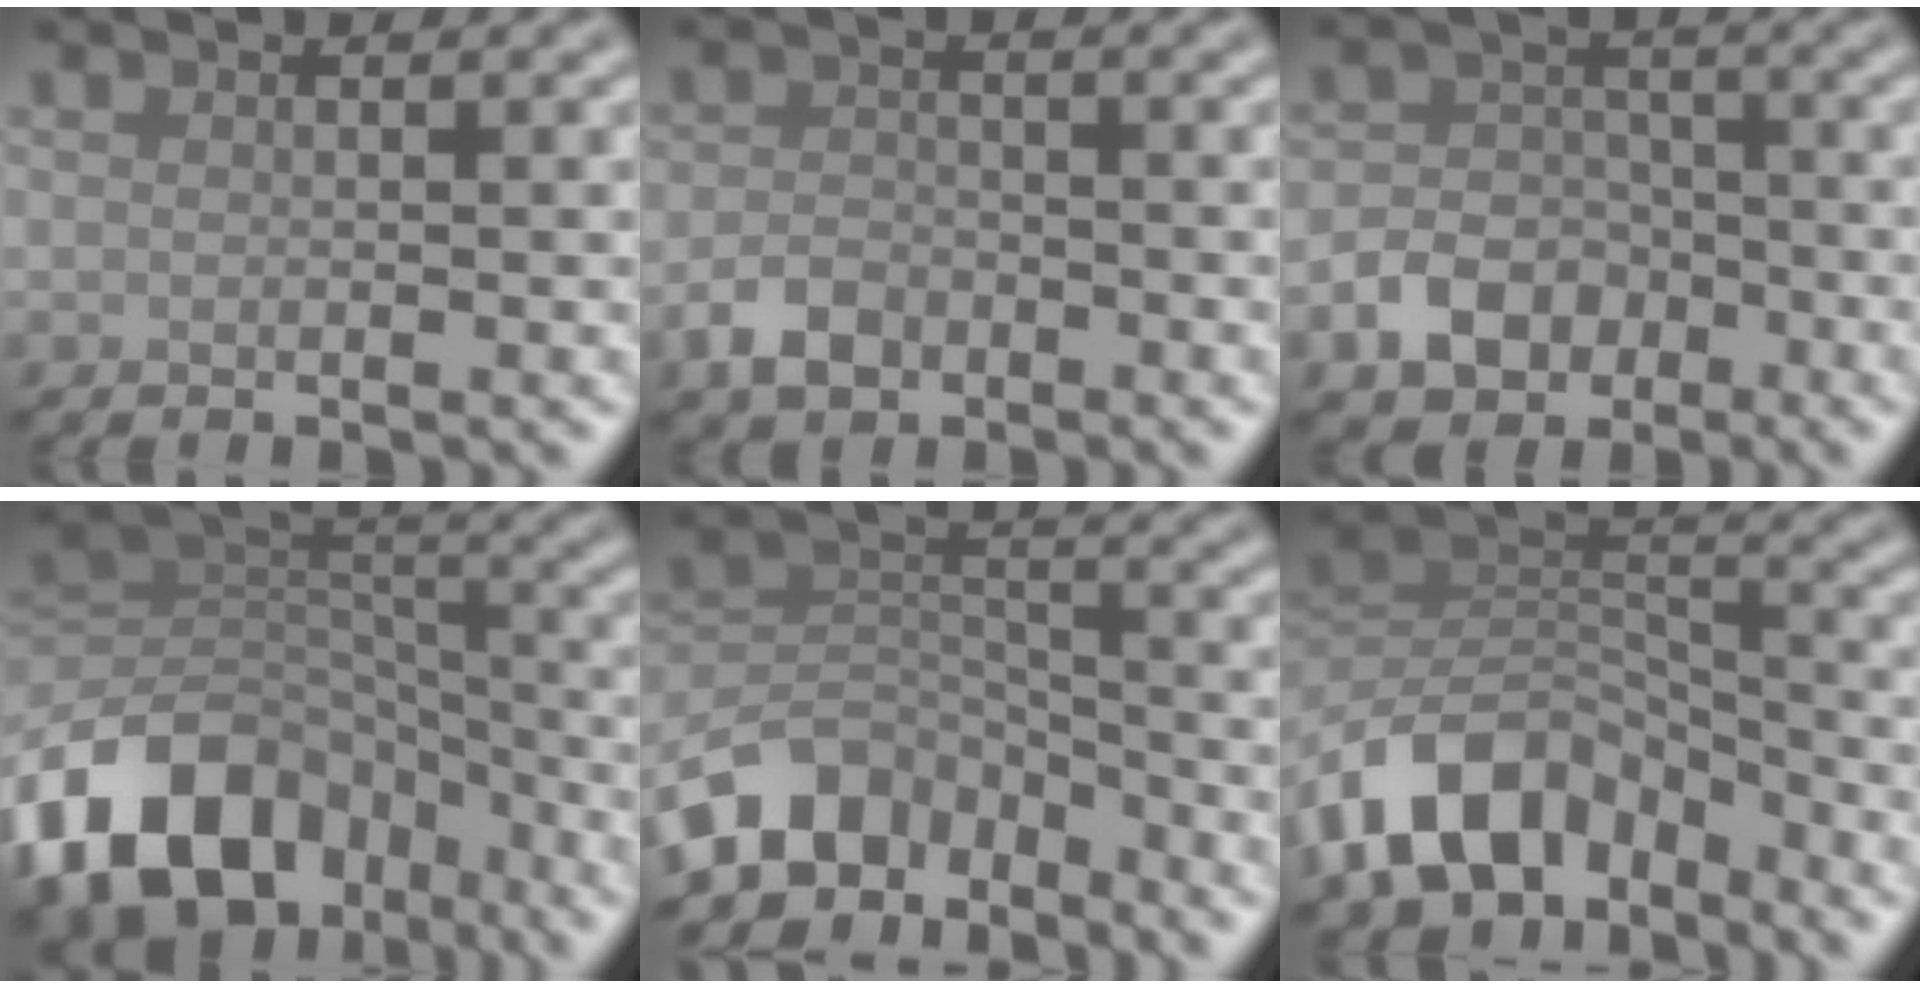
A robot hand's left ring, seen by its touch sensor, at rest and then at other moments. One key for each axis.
{"total": 2.9, "fx": -1.8, "fy": 1.8, "fz": 1.4, "tx": -0.025, "ty": 0.001, "tz": -0.043}
{"total": 4.8, "fx": -2.4, "fy": 3.6, "fz": 2.0, "tx": -0.035, "ty": -0.002, "tz": -0.050}
{"total": 14.0, "fx": -7.6, "fy": 9.4, "fz": 7.1, "tx": -0.153, "ty": 0.004, "tz": -0.137}
{"total": 7.5, "fx": -5.7, "fy": 4.2, "fz": 2.7, "tx": -0.029, "ty": -0.003, "tz": -0.119}
{"total": 10.7, "fx": -6.9, "fy": 6.2, "fz": 5.4, "tx": -0.093, "ty": 0.001, "tz": -0.139}